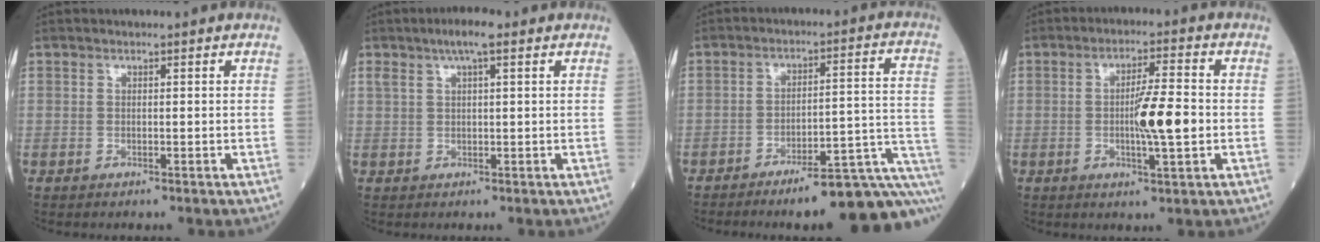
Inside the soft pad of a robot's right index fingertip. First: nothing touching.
{"total": 4.1, "force": [2.6, 0.7, 3.2], "torque": [-0.061, 0.012, 0.044]}
{"total": 15.2, "force": [-11.7, 0.8, 9.7], "torque": [-0.052, 0.036, -0.161]}
{"total": 7.7, "force": [-0.8, 0.6, 7.7], "torque": [-0.128, 0.000, -0.016]}